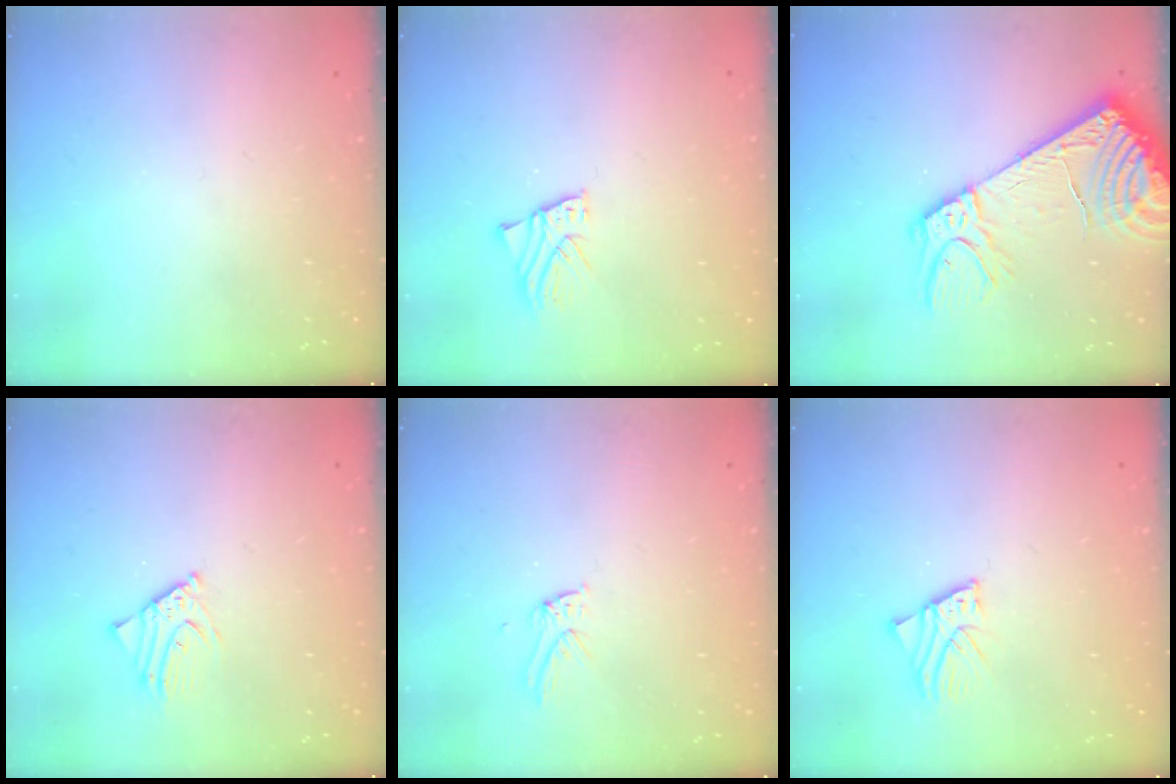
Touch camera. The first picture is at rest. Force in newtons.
{"total": 2.2, "press": 2.2, "slide": 0.1}
{"total": 16.8, "press": 16.5, "slide": 3.2}
{"total": 4.1, "press": 4.1, "slide": 0.4}
{"total": 4.7, "press": 4.7, "slide": 0.4}
{"total": 2.8, "press": 2.7, "slide": 0.3}